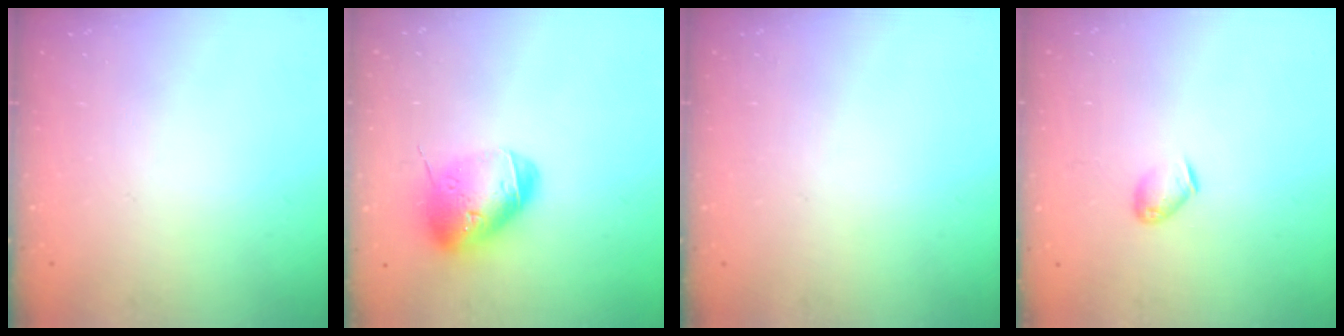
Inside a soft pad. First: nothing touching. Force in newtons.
{"total": 15.7, "press": 15.5, "slide": 2.5}
{"total": 0.0}
{"total": 4.0, "press": 3.9, "slide": 0.8}